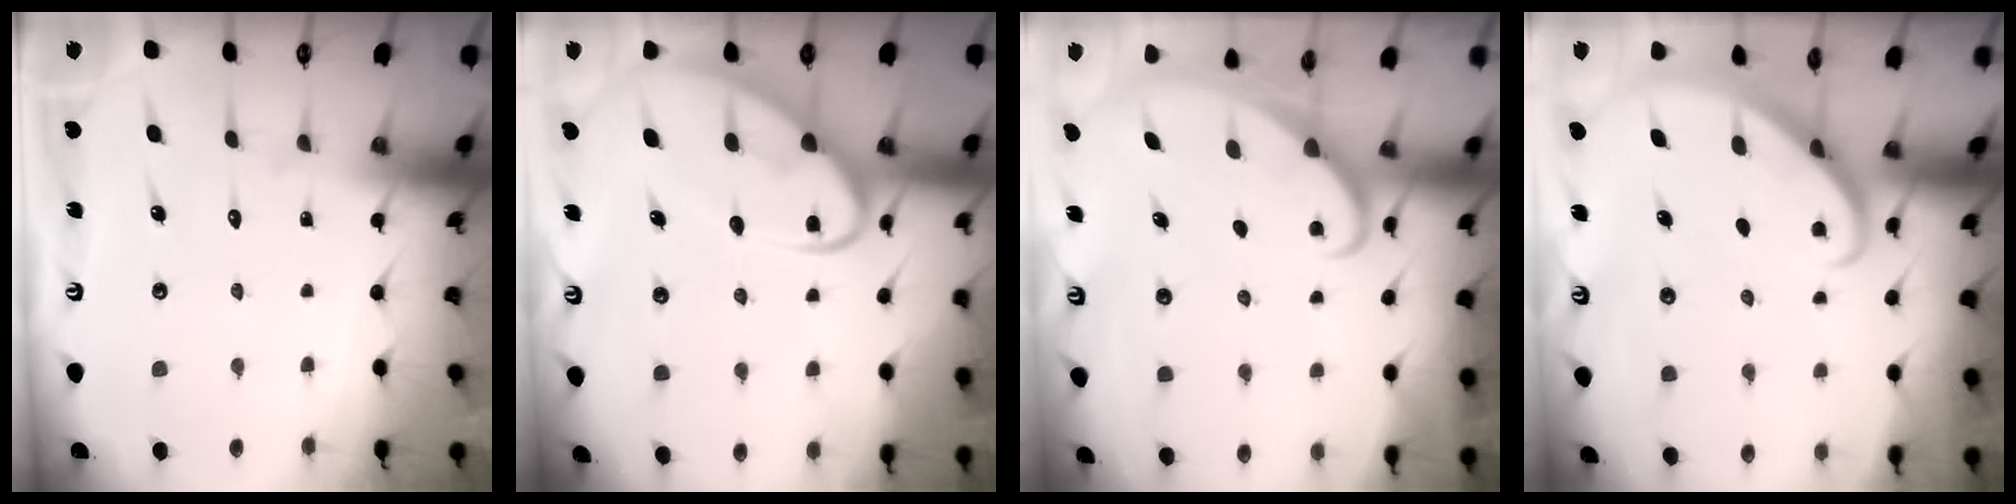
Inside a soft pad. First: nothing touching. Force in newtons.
{"total": 10.1, "press": 10.0, "slide": 1.1}
{"total": 2.3, "press": 2.3, "slide": 0.4}
{"total": 2.9, "press": 2.9, "slide": 0.2}